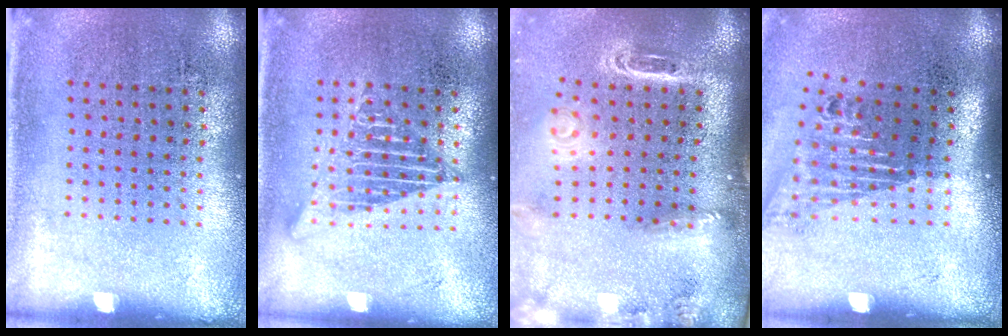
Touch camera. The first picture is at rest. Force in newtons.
{"total": 2.6, "press": 2.5, "slide": 0.3}
{"total": 2.9, "press": 2.1, "slide": 2.0}
{"total": 1.6, "press": 1.2, "slide": 1.1}